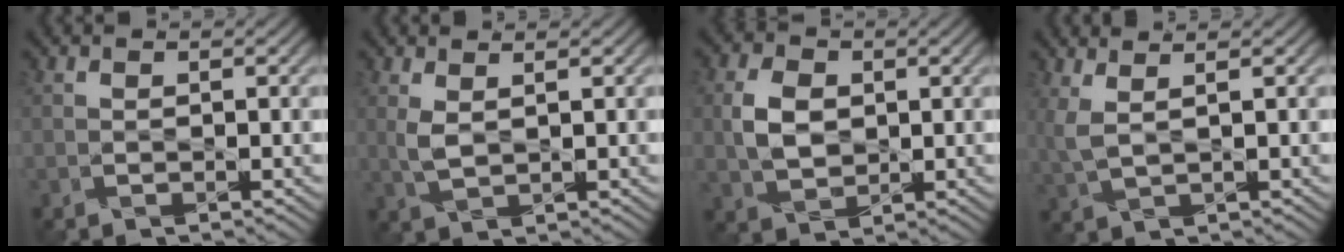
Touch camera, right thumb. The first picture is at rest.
{"total": 2.2, "force": [1.1, 0.7, 1.8], "torque": [-0.052, 0.002, 0.024]}
{"total": 5.1, "force": [0.6, 3.8, 3.4], "torque": [-0.081, 0.005, 0.010]}
{"total": 3.2, "force": [1.7, 0.9, 2.5], "torque": [-0.079, 0.007, 0.038]}